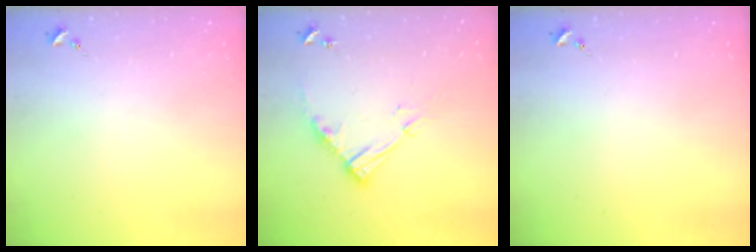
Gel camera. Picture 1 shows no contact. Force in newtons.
{"total": 13.1, "press": 13.0, "slide": 1.3}
{"total": 0.0}